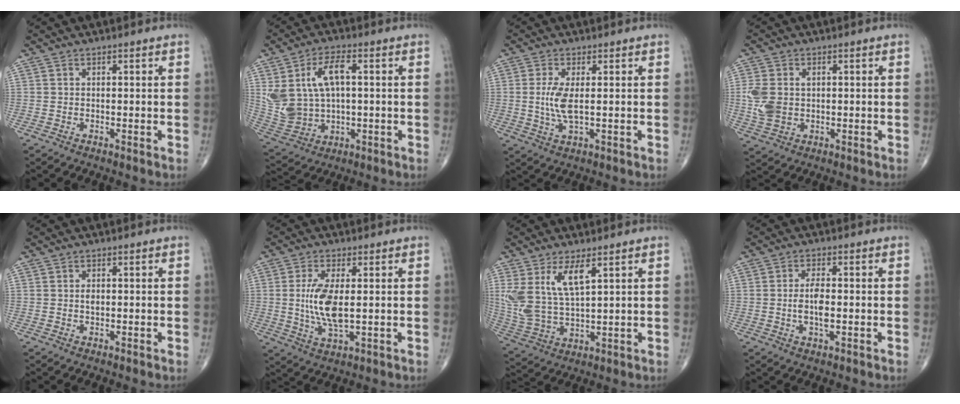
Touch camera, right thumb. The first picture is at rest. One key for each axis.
{"total": 13.0, "fx": 2.9, "fy": 7.3, "fz": 10.3, "tx": -0.201, "ty": 0.003, "tz": 0.069}
{"total": 5.4, "fx": 0.3, "fy": 1.7, "fz": 5.1, "tx": -0.118, "ty": -0.010, "tz": 0.008}
{"total": 6.8, "fx": 0.5, "fy": 4.8, "fz": 4.8, "tx": -0.107, "ty": 0.004, "tz": 0.017}
{"total": 1.2, "fx": 0.1, "fy": 0.7, "fz": 1.0, "tx": -0.013, "ty": 0.001, "tz": 0.002}
{"total": 9.0, "fx": 0.4, "fy": 3.4, "fz": 8.3, "tx": -0.173, "ty": -0.013, "tz": 0.012}
{"total": 11.5, "fx": 5.0, "fy": 4.5, "fz": 9.3, "tx": -0.198, "ty": -0.021, "tz": 0.114}
{"total": 5.1, "fx": -0.4, "fy": 2.0, "fz": 4.7, "tx": -0.090, "ty": -0.002, "tz": -0.008}